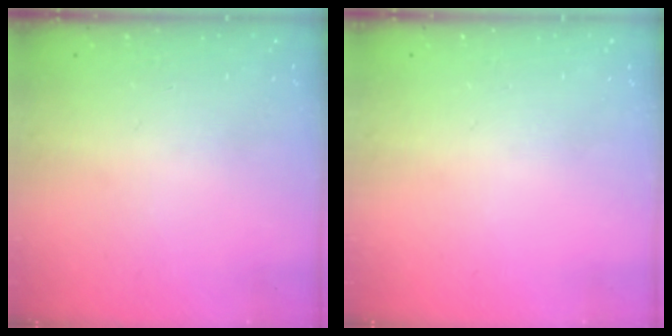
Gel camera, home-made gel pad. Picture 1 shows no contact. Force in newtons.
{"total": 0.0}